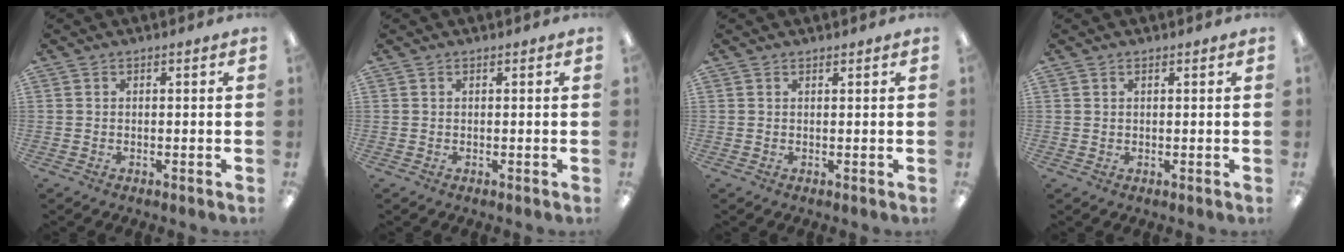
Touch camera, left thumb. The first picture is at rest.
{"total": 0.0}
{"total": 0.6, "force": [0.6, 0.1, 0.0], "torque": [-0.001, 0.000, 0.012]}
{"total": 0.7, "force": [0.6, 0.4, 0.2], "torque": [-0.004, 0.001, 0.012]}